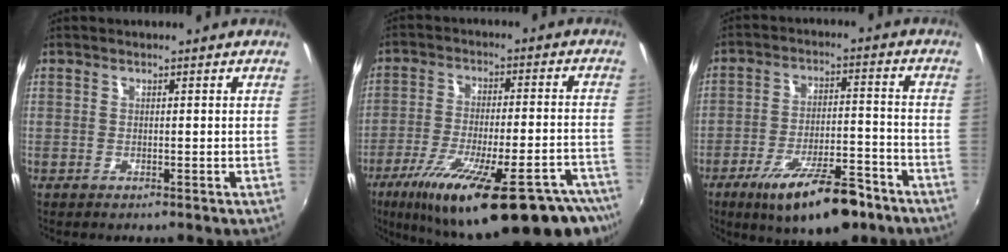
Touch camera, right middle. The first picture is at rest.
{"total": 28.8, "force": [-20.0, 6.4, 19.6], "torque": [-0.310, -0.059, -0.280]}
{"total": 15.2, "force": [-10.2, 4.2, 10.5], "torque": [-0.184, -0.015, -0.154]}